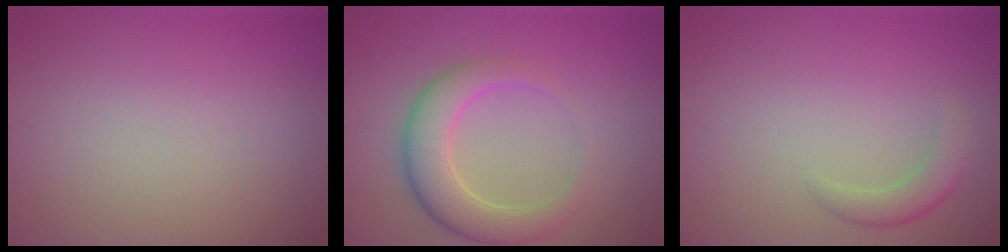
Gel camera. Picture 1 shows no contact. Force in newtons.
{"total": 5.1, "press": 5.0, "slide": 0.5}
{"total": 2.1, "press": 2.1, "slide": 0.2}